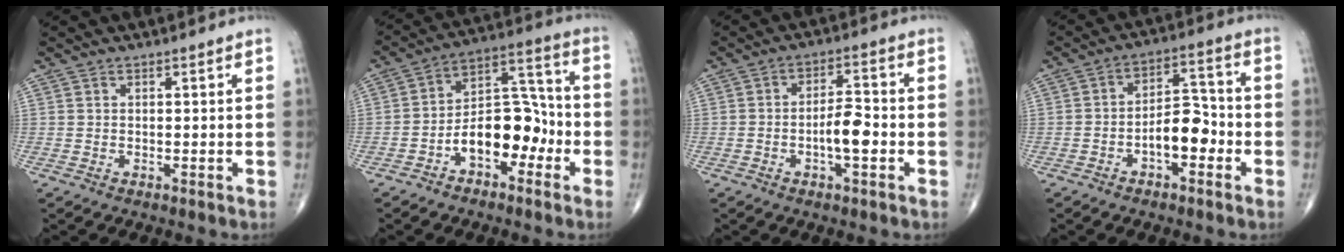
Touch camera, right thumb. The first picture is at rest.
{"total": 12.5, "force": [-4.5, 7.5, 9.0], "torque": [-0.112, 0.057, -0.080]}
{"total": 6.5, "force": [-1.8, 2.4, 5.8], "torque": [-0.091, 0.018, -0.032]}
{"total": 8.3, "force": [-2.8, 4.4, 6.4], "torque": [-0.083, 0.039, -0.054]}